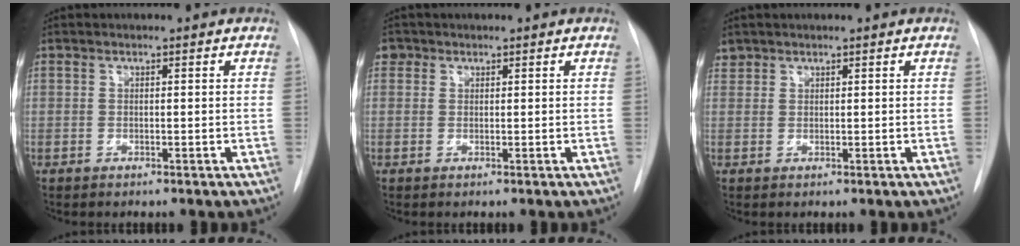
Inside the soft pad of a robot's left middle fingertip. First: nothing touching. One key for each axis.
{"total": 1.6, "fx": 0.8, "fy": 1.4, "fz": 0.2, "tx": 0.006, "ty": 0.007, "tz": 0.010}
{"total": 1.3, "fx": 1.0, "fy": 0.7, "fz": -0.1, "tx": 0.006, "ty": 0.009, "tz": 0.018}